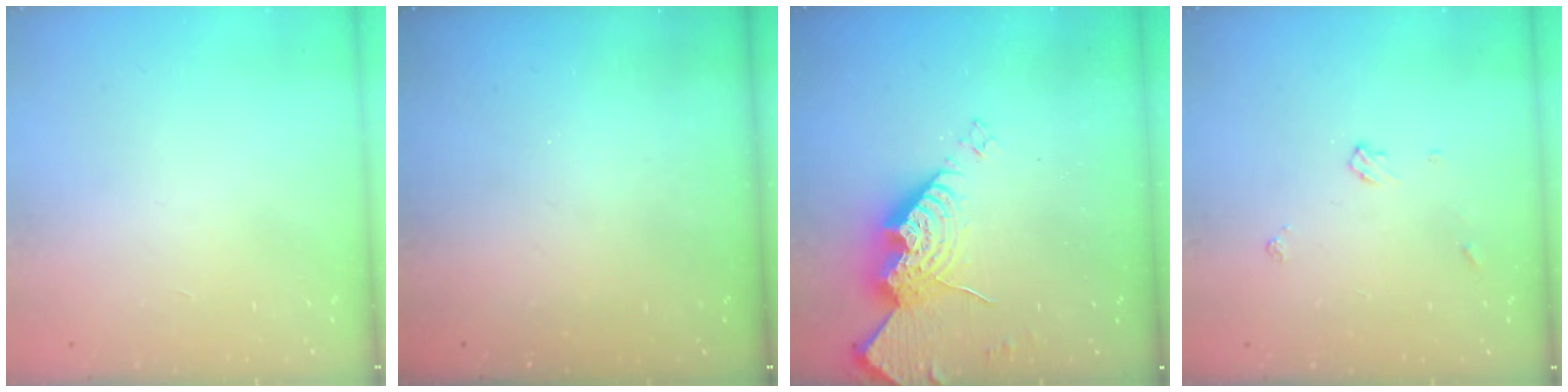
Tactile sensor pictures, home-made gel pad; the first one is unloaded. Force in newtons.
{"total": 0.0}
{"total": 14.8, "press": 14.7, "slide": 1.5}
{"total": 4.5, "press": 4.5, "slide": 0.5}